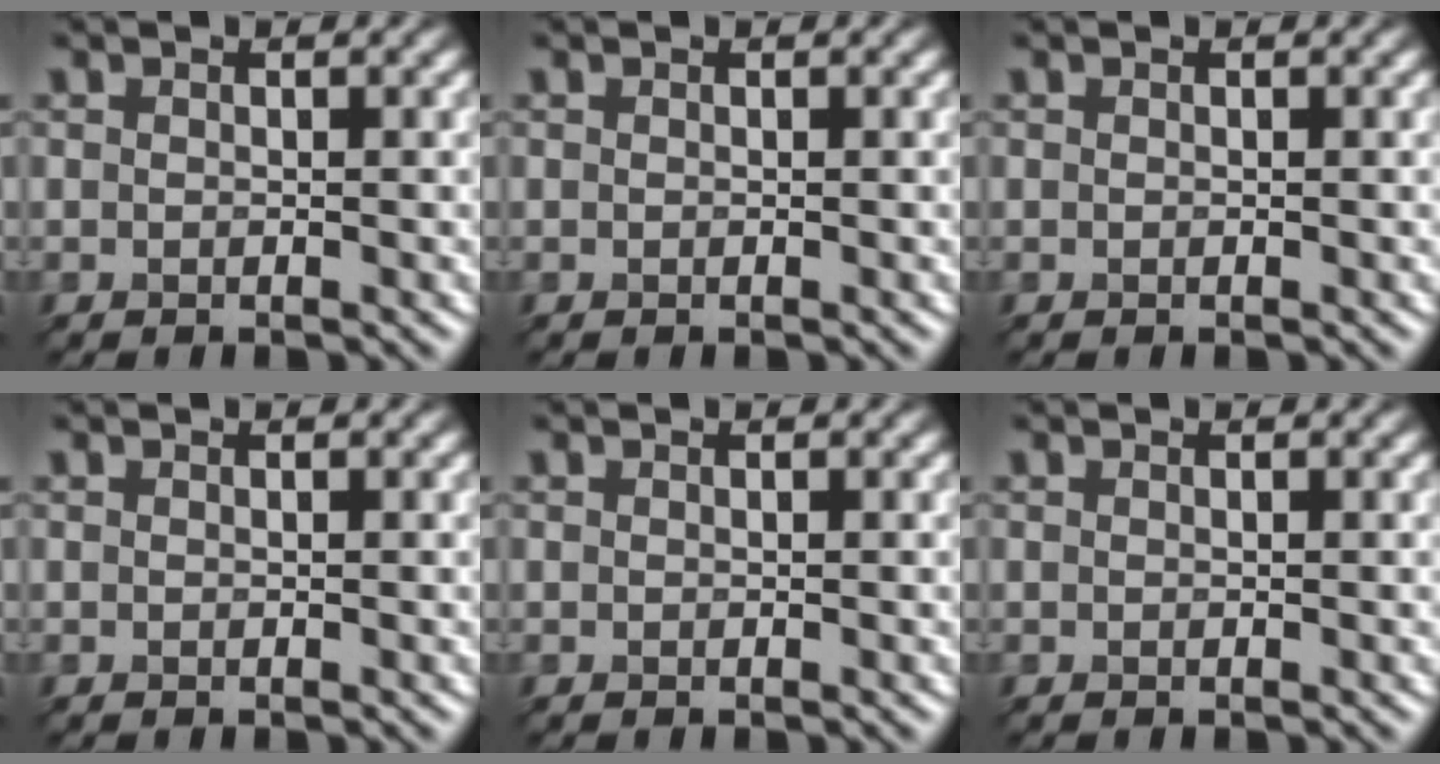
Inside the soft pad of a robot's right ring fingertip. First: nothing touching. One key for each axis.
{"total": 0.0}
{"total": 0.0}
{"total": 0.0}
{"total": 0.0}
{"total": 0.0}